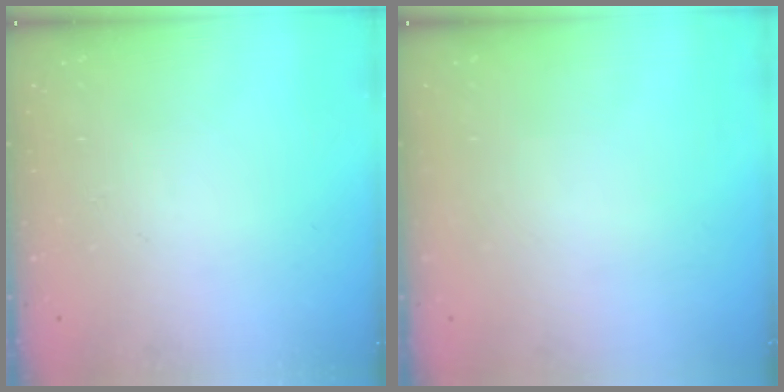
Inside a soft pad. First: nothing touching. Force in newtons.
{"total": 0.0}